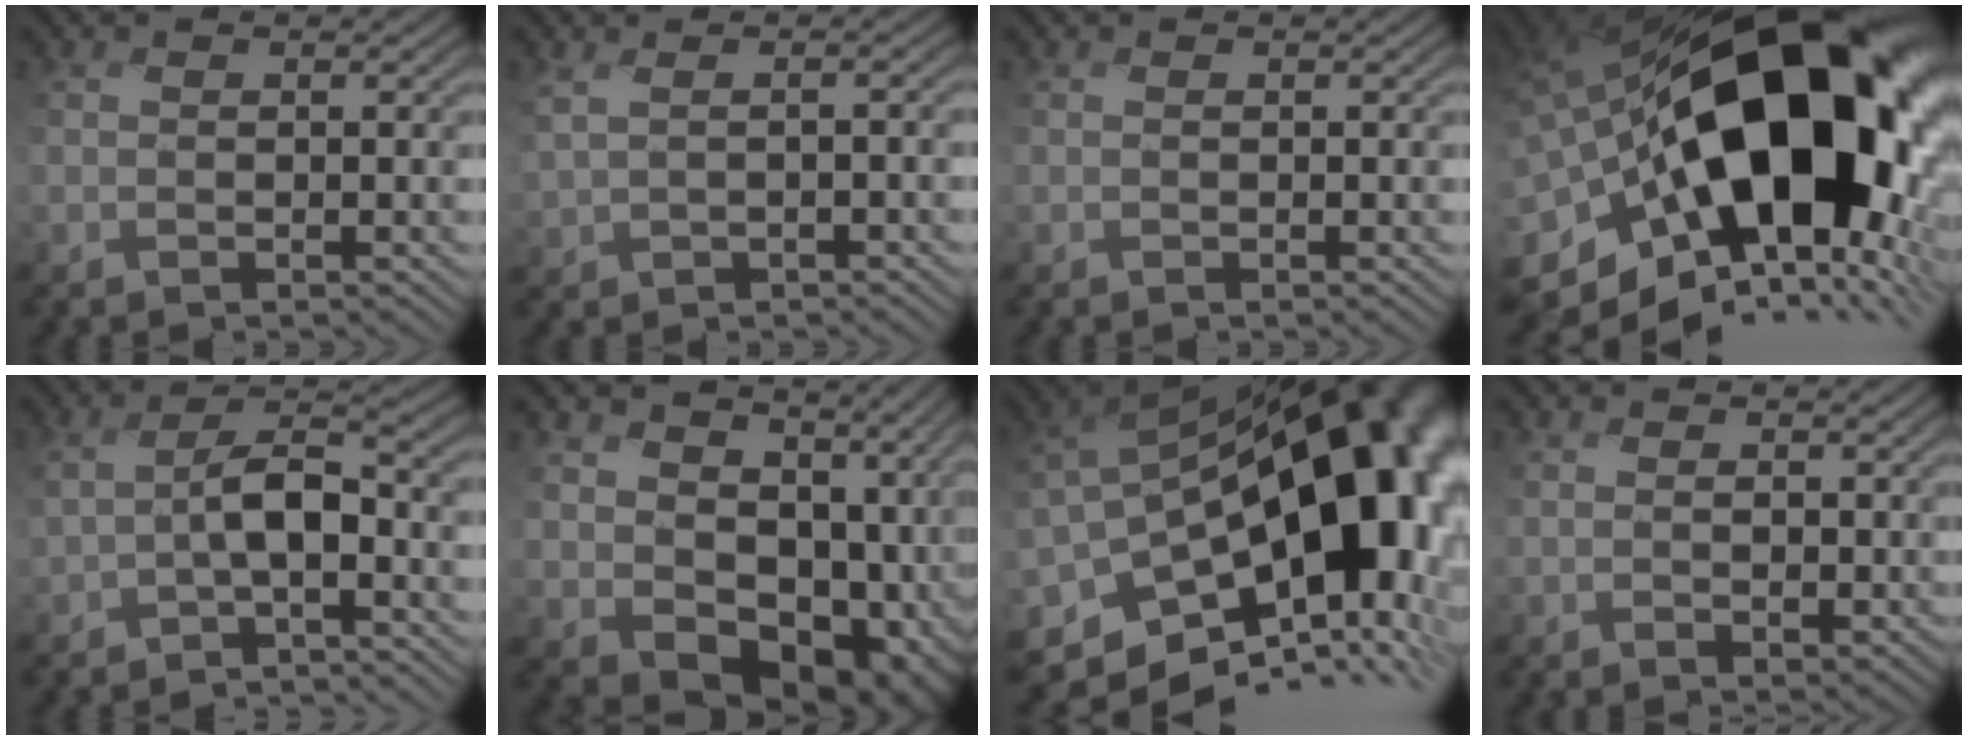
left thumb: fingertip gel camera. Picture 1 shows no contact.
{"total": 3.0, "force": [0.4, 1.7, 2.4], "torque": [-0.065, -0.001, 0.014]}
{"total": 0.0}
{"total": 23.0, "force": [-0.7, 14.7, 17.7], "torque": [-0.361, -0.057, 0.016]}
{"total": 4.8, "force": [-1.4, 2.2, 4.1], "torque": [-0.079, 0.010, -0.030]}
{"total": 16.7, "force": [-0.4, 12.1, 11.5], "torque": [-0.196, -0.049, 0.044]}
{"total": 20.5, "force": [-4.6, 12.6, 15.4], "torque": [-0.257, -0.045, -0.060]}
{"total": 2.5, "force": [1.0, 1.8, 1.5], "torque": [-0.038, -0.007, 0.023]}